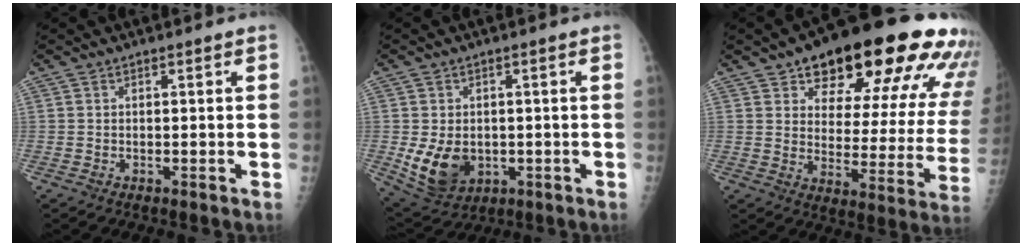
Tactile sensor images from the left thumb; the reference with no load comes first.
{"total": 8.9, "force": [-1.2, 6.8, 5.6], "torque": [-0.079, -0.006, 0.000]}
{"total": 26.6, "force": [15.9, 10.7, 18.4], "torque": [-0.213, -0.040, 0.213]}